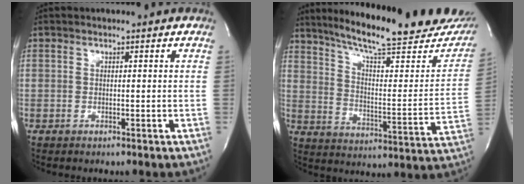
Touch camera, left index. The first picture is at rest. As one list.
[{"total": 26.3, "force": [22.3, 3.4, 13.6], "torque": [-0.207, -0.056, 0.296]}]